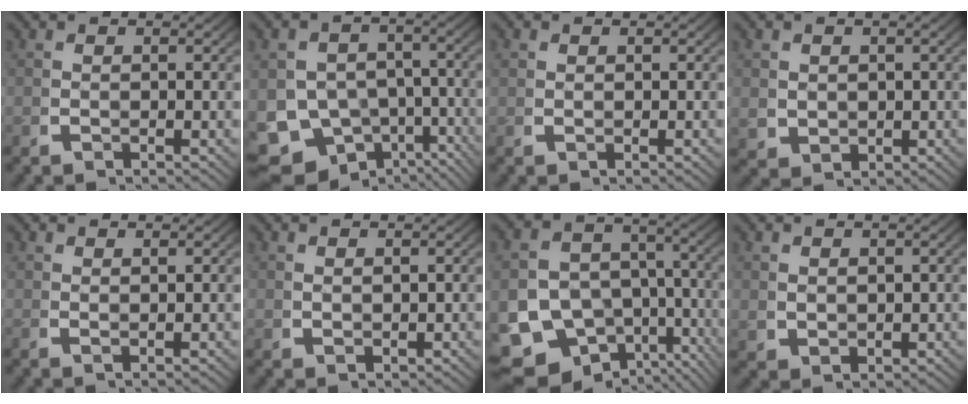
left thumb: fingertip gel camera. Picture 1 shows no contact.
{"total": 13.2, "force": [-5.3, 10.4, 6.0], "torque": [-0.123, -0.082, -0.067]}
{"total": 0.5, "force": [0.4, 0.2, 0.2], "torque": [-0.007, -0.001, 0.011]}
{"total": 3.0, "force": [0.3, 2.7, 1.2], "torque": [-0.028, -0.019, 0.019]}
{"total": 1.1, "force": [1.0, -0.1, 0.4], "torque": [-0.003, -0.001, 0.023]}
{"total": 1.1, "force": [0.8, 0.6, 0.5], "torque": [-0.002, -0.002, 0.024]}
{"total": 16.1, "force": [-5.7, 12.8, 7.9], "torque": [-0.174, -0.100, -0.071]}
{"total": 1.9, "force": [0.9, 1.5, 0.8], "torque": [-0.009, -0.007, 0.029]}